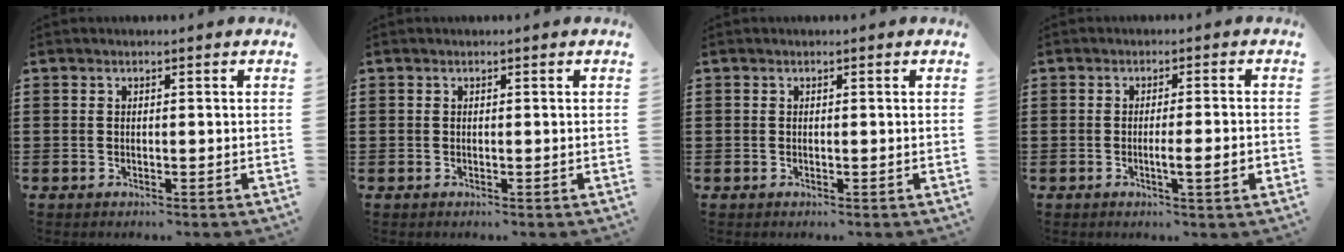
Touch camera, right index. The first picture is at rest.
{"total": 0.0}
{"total": 0.0}
{"total": 3.8, "force": [-1.1, 0.0, 3.6], "torque": [-0.061, -0.008, -0.019]}